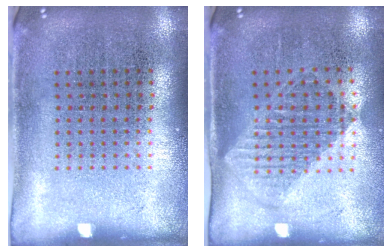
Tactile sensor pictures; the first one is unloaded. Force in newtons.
{"total": 1.2, "press": 1.0, "slide": 0.5}